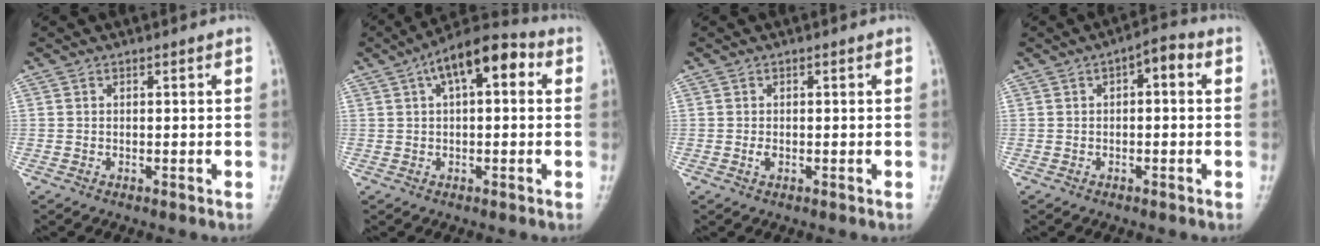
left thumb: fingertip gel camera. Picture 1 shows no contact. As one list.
[{"total": 11.3, "force": [3.8, 5.2, 9.2], "torque": [-0.127, 0.032, 0.049]}, {"total": 0.9, "force": [-0.2, 0.5, 0.7], "torque": [-0.015, -0.001, -0.005]}, {"total": 4.3, "force": [0.9, 1.9, 3.7], "torque": [-0.038, 0.018, 0.002]}]